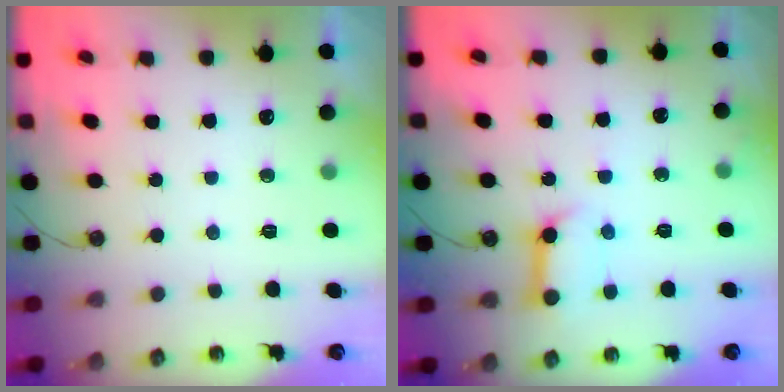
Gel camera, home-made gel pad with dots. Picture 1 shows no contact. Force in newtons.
{"total": 10.5, "press": 10.4, "slide": 1.2}